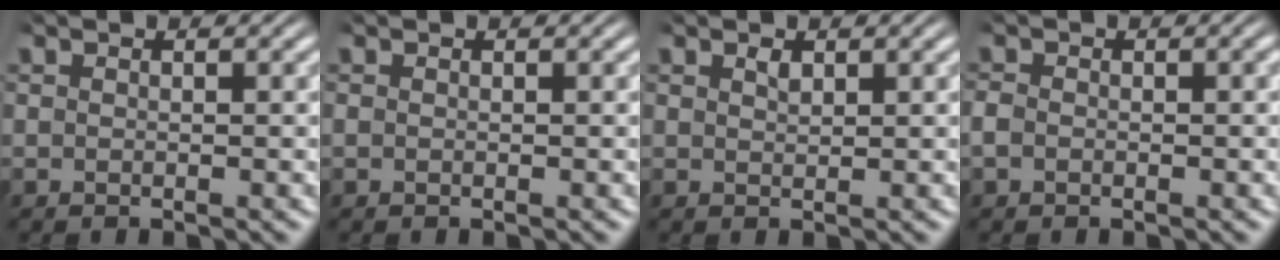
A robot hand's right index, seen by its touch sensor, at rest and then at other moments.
{"total": 0.5, "force": [-0.1, 0.4, 0.3], "torque": [-0.006, -0.002, -0.002]}
{"total": 0.6, "force": [0.4, -0.3, 0.3], "torque": [-0.003, -0.006, 0.015]}
{"total": 1.2, "force": [-0.6, 0.8, 0.7], "torque": [-0.022, -0.005, -0.009]}